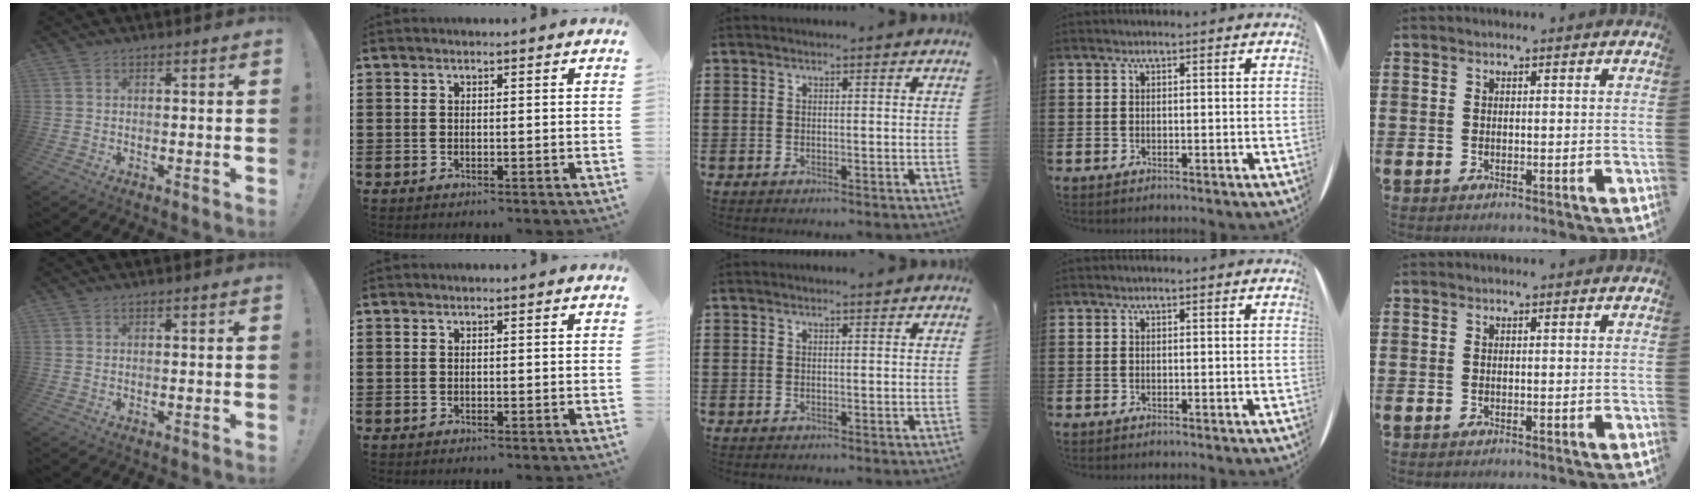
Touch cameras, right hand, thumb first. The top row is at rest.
{}